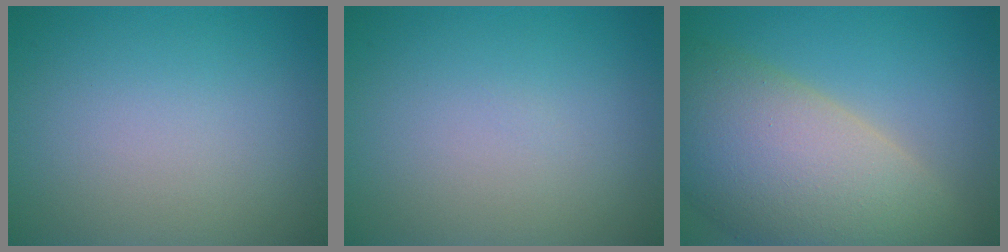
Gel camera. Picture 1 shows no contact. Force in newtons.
{"total": 0.0}
{"total": 13.0, "press": 13.0, "slide": 1.0}